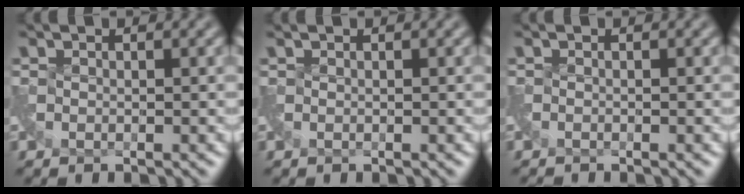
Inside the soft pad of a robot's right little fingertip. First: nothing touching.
{"total": 0.0}
{"total": 0.8, "force": [-0.7, -0.3, -0.1], "torque": [-0.003, -0.012, -0.019]}